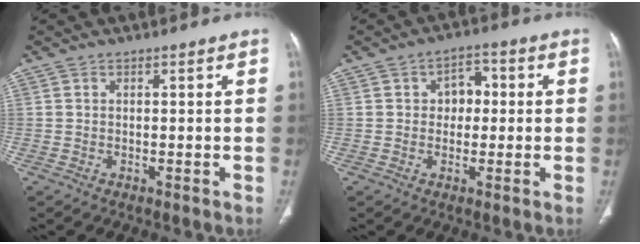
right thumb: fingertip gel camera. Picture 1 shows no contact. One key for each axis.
{"total": 5.1, "fx": 0.4, "fy": 3.9, "fz": 3.4, "tx": -0.024, "ty": 0.014, "tz": 0.000}